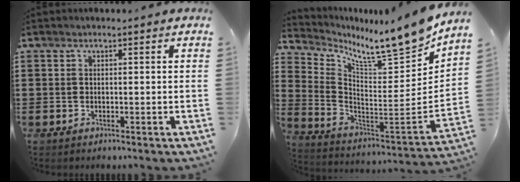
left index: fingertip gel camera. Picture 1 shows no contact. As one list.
[{"total": 9.5, "force": [8.4, -0.2, 4.4], "torque": [-0.086, -0.092, 0.131]}]